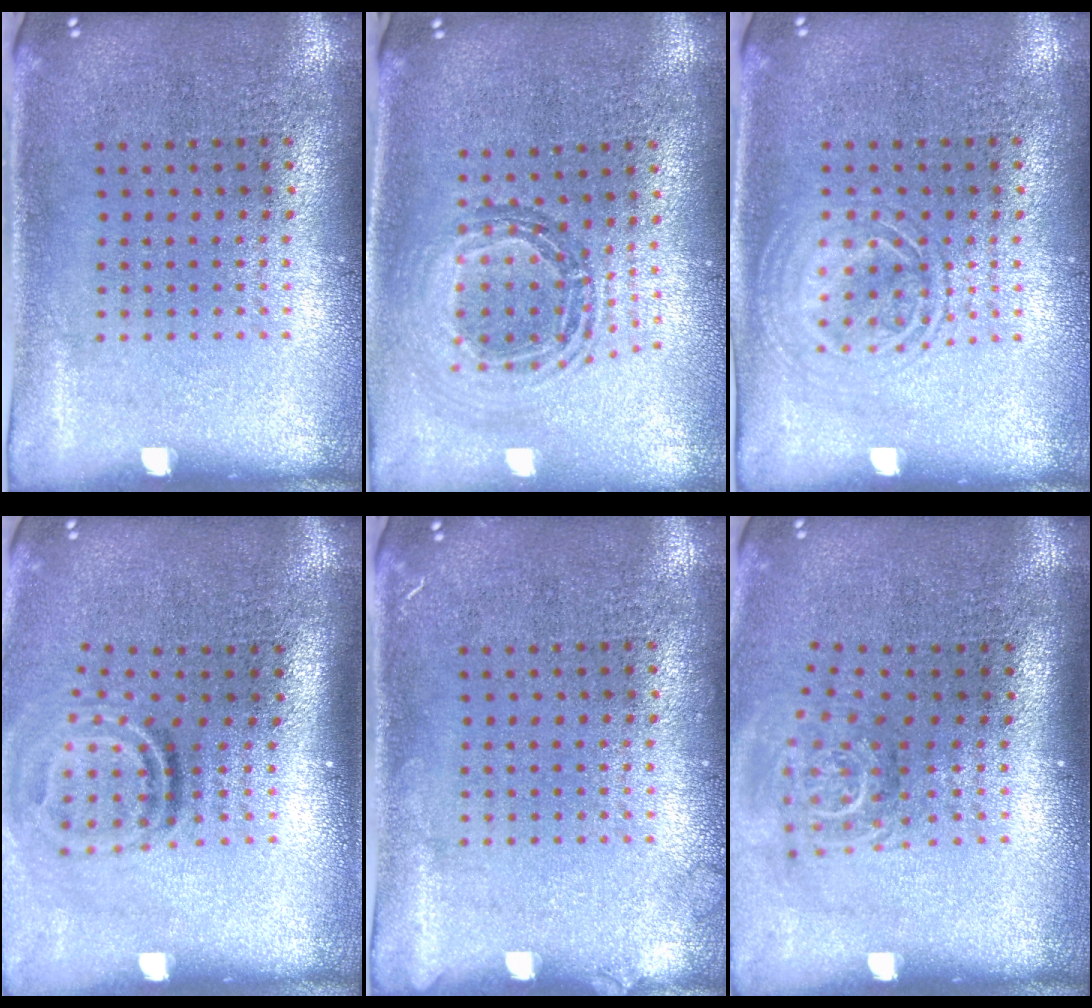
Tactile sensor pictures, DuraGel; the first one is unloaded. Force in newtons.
{"total": 0.9, "press": 0.9, "slide": 0.2}
{"total": 1.3, "press": 1.3, "slide": 0.2}
{"total": 2.0, "press": 1.1, "slide": 1.6}
{"total": 0.8, "press": 0.7, "slide": 0.2}
{"total": 1.8, "press": 1.2, "slide": 1.3}